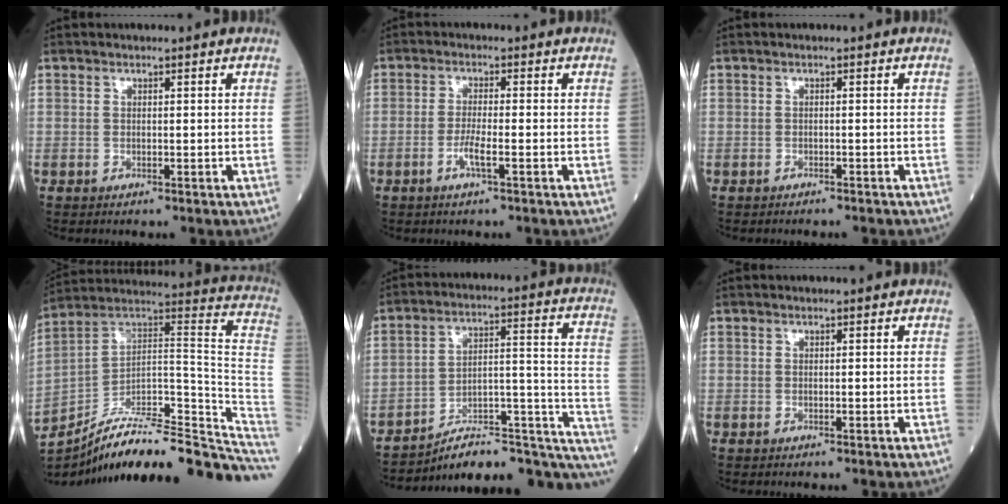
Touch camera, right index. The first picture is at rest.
{"total": 3.1, "force": [-1.3, 0.0, 2.9], "torque": [-0.057, -0.002, -0.029]}
{"total": 2.2, "force": [-2.0, 0.6, 0.7], "torque": [-0.015, -0.003, -0.022]}
{"total": 27.8, "force": [-23.5, 3.7, 14.3], "torque": [-0.122, 0.034, -0.343]}
{"total": 18.4, "force": [-14.5, 5.3, 10.0], "torque": [-0.074, 0.075, -0.199]}
{"total": 0.0}